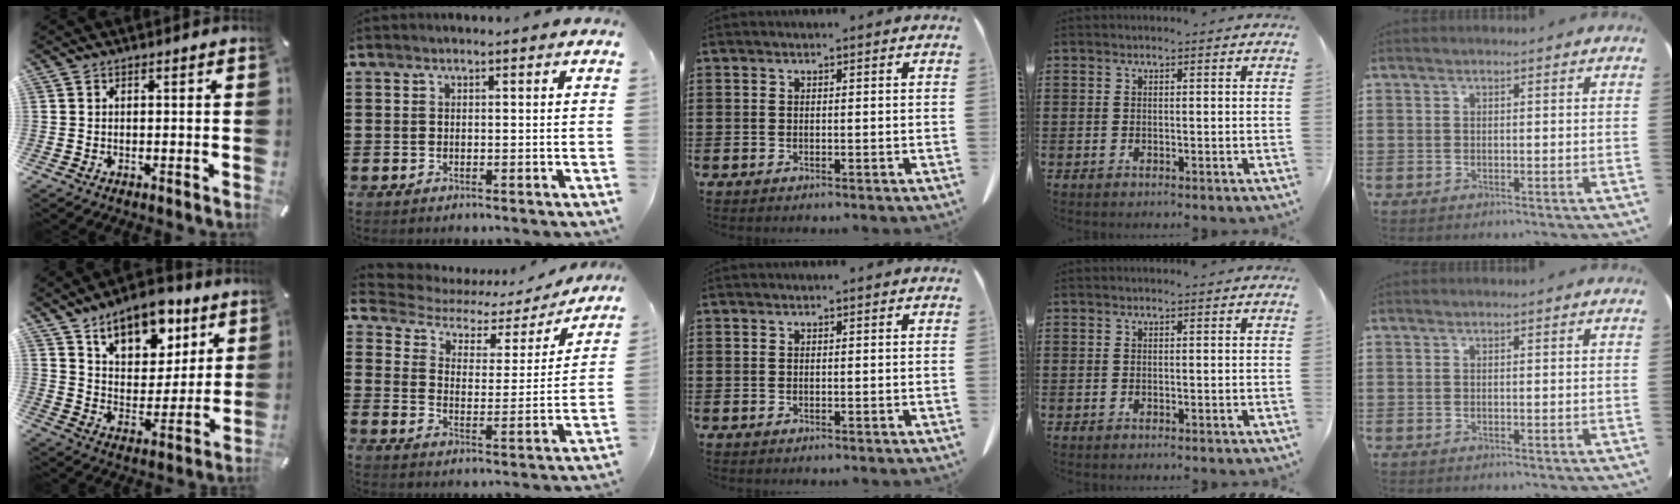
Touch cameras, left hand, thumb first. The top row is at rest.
{"thumb": {"total": 14.0, "force": [9.8, 8.0, 5.8], "torque": [-0.081, -0.064, 0.176]}, "index": {"total": 4.2, "force": [3.2, 2.3, 1.4], "torque": [-0.050, -0.019, 0.047]}}